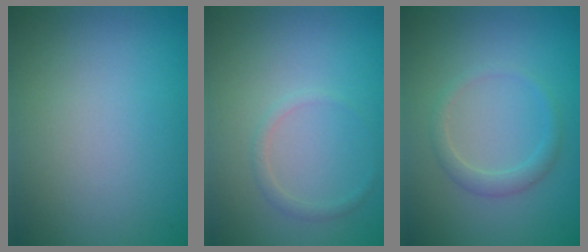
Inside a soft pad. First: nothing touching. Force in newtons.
{"total": 0.9, "press": 0.9, "slide": 0.1}
{"total": 1.7, "press": 1.7, "slide": 0.2}